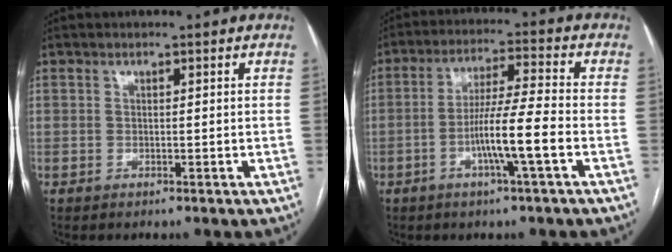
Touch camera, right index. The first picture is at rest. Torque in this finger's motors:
{"motor_torque": [1.75, -0.38, 0.86, 0.19]}